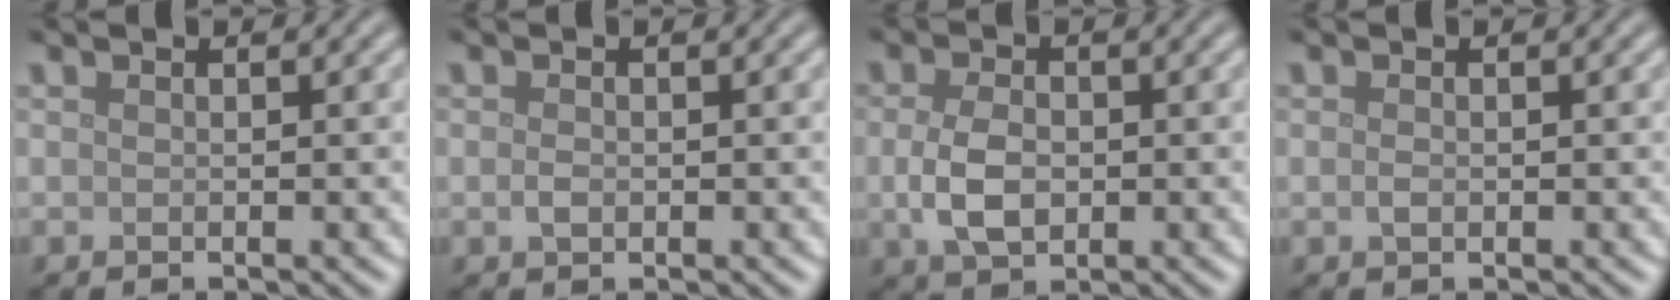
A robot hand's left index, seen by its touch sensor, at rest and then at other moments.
{"total": 0.9, "force": [-0.2, 0.6, 0.7], "torque": [-0.015, -0.001, -0.004]}
{"total": 3.8, "force": [-0.4, 2.5, 2.9], "torque": [-0.063, -0.003, -0.006]}
{"total": 0.7, "force": [-0.1, 0.4, 0.6], "torque": [-0.015, -0.002, -0.002]}